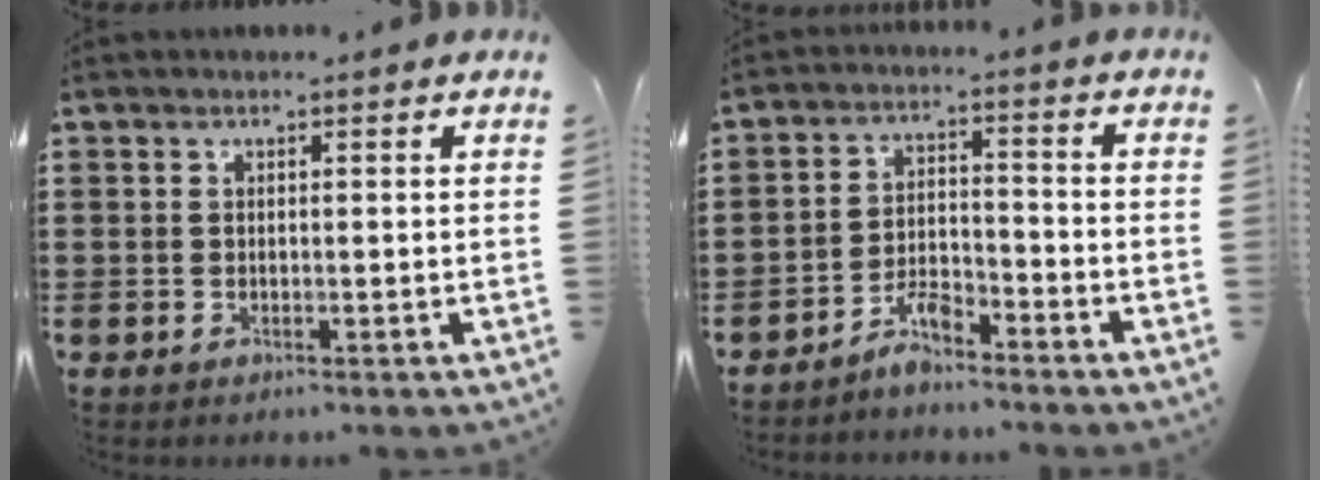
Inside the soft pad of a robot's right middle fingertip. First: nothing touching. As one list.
[{"total": 4.3, "force": [-4.1, 0.7, 1.2], "torque": [-0.026, 0.010, -0.081]}]